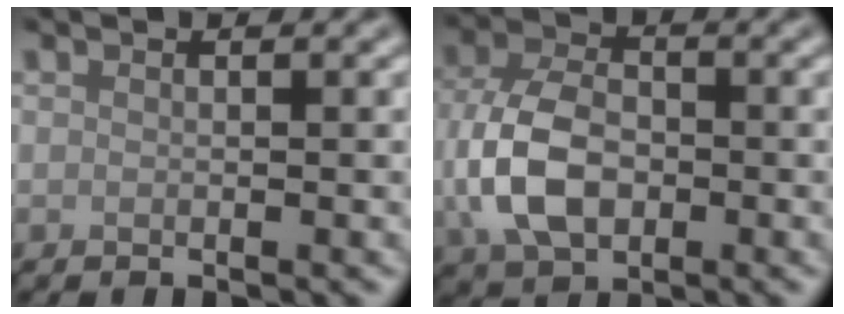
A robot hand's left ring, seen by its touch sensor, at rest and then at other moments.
{"total": 6.9, "force": [-1.1, 4.6, 5.0], "torque": [-0.114, 0.000, -0.026]}